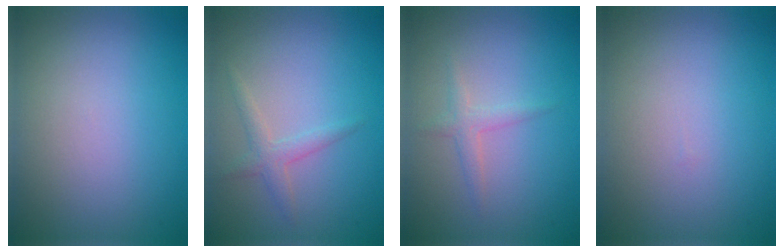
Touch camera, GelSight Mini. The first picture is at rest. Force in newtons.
{"total": 1.6, "press": 1.6, "slide": 0.0}
{"total": 1.3, "press": 1.3, "slide": 0.0}
{"total": 0.0}